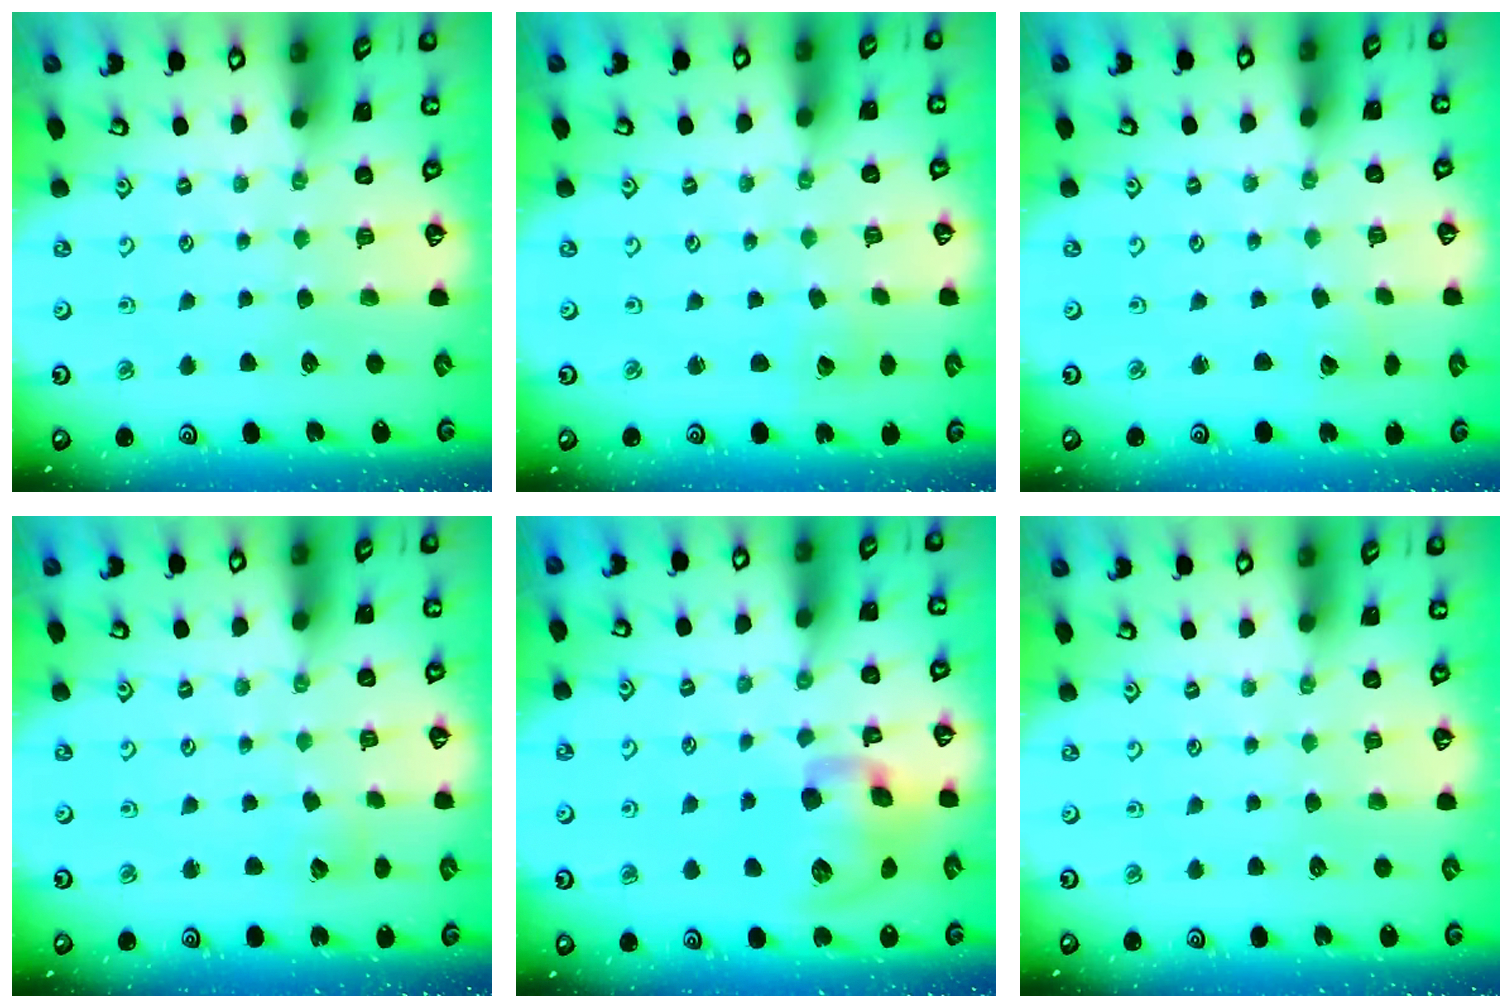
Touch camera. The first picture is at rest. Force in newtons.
{"total": 1.6, "press": 1.6, "slide": 0.2}
{"total": 2.3, "press": 2.3, "slide": 0.2}
{"total": 3.0, "press": 3.0, "slide": 0.4}
{"total": 14.4, "press": 14.2, "slide": 2.3}
{"total": 0.0}